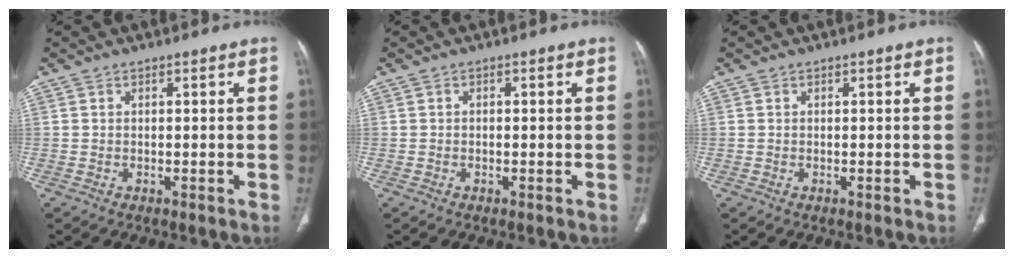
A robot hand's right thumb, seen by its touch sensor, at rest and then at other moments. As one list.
[{"total": 0.0}, {"total": 0.0}]